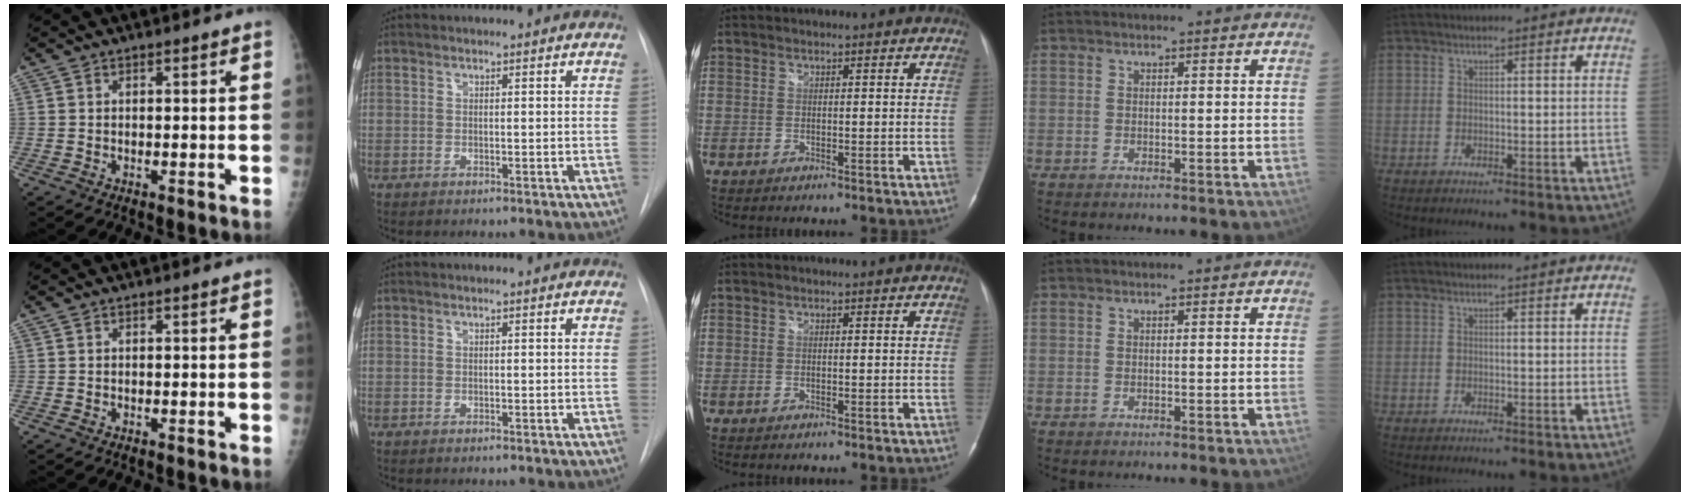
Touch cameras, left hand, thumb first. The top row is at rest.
{}